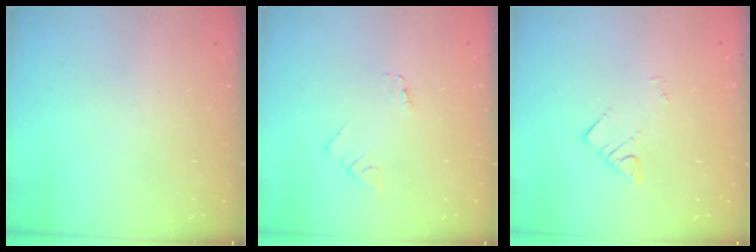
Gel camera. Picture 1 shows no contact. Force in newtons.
{"total": 0.7, "press": 0.7, "slide": 0.1}
{"total": 3.5, "press": 3.5, "slide": 0.4}